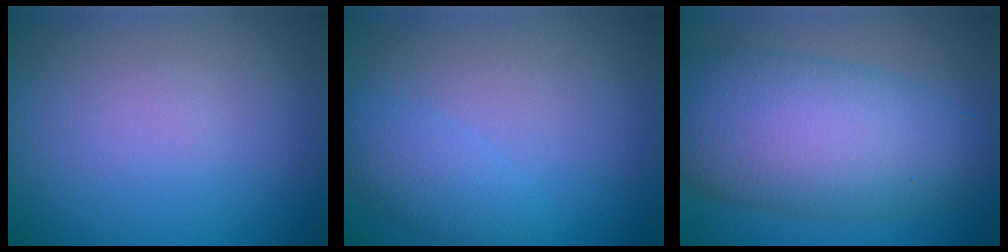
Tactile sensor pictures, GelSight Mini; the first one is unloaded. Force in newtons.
{"total": 2.2, "press": 2.2, "slide": 0.2}
{"total": 10.1, "press": 10.1, "slide": 0.2}